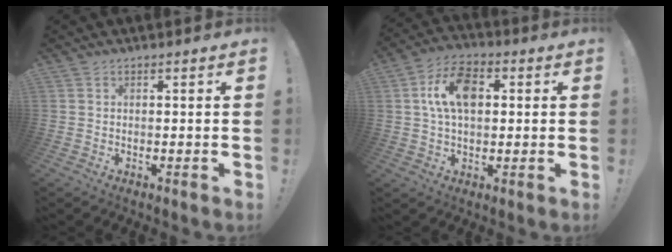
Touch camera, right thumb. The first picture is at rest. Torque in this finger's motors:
{"motor_torque": [0.44, 0.34, 0.28, 0.12, 0.32]}